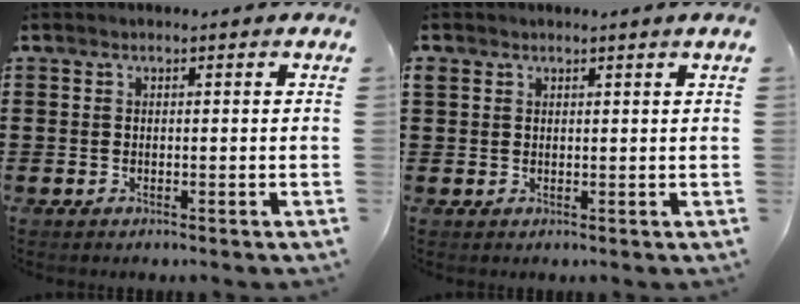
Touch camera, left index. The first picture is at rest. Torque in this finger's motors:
{"motor_torque": [1.01, -1.13, 0.52, 0.16]}